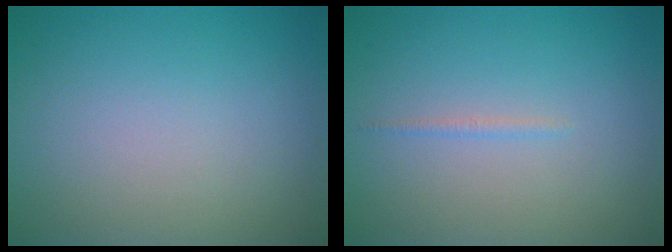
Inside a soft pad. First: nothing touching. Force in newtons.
{"total": 0.6, "press": 0.6, "slide": 0.1}